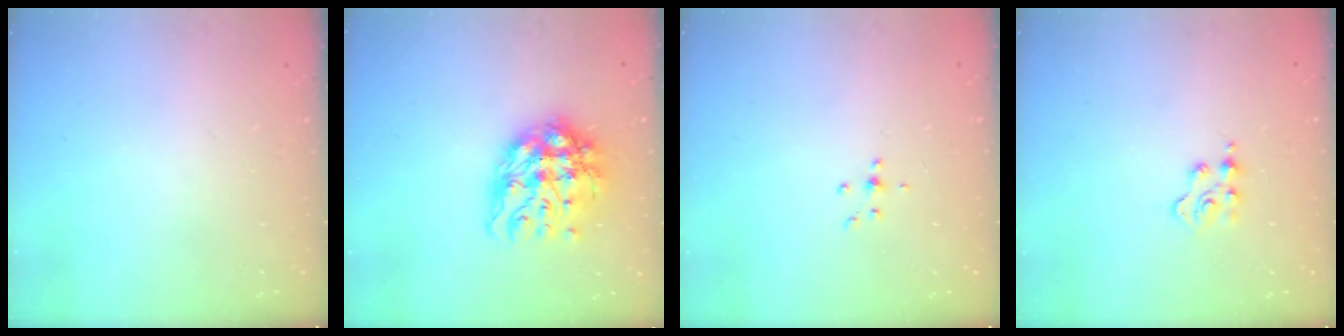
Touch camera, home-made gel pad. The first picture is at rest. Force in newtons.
{"total": 14.2, "press": 14.1, "slide": 1.7}
{"total": 3.7, "press": 3.7, "slide": 0.7}
{"total": 2.4, "press": 2.4, "slide": 0.4}